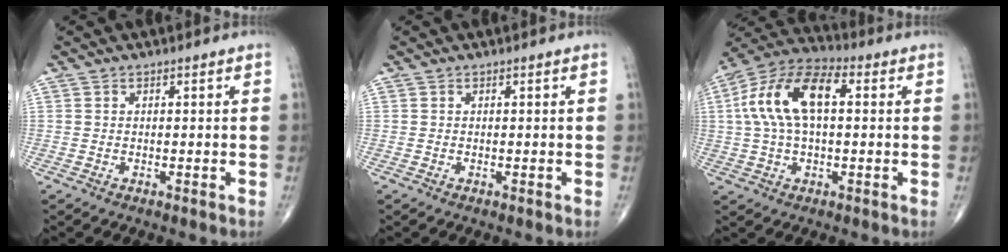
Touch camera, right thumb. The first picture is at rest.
{"total": 0.0}
{"total": 15.1, "force": [2.5, 7.7, 12.8], "torque": [-0.255, 0.037, 0.039]}